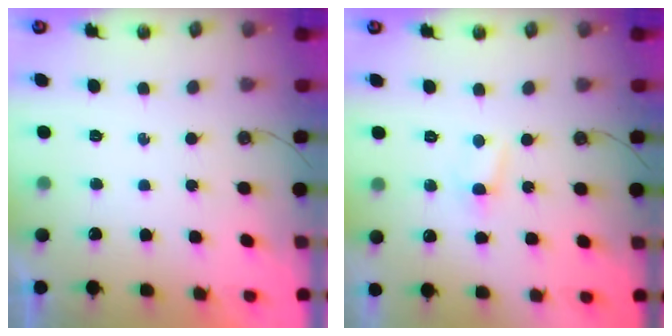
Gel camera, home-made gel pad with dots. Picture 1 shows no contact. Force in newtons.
{"total": 2.9, "press": 2.8, "slide": 0.4}